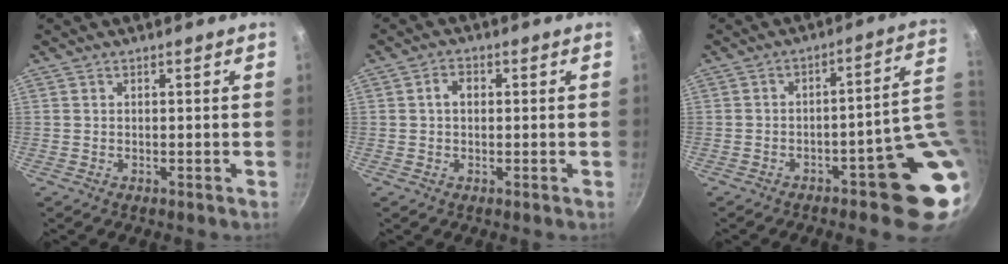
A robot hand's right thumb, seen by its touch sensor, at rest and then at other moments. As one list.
[{"total": 2.9, "force": [0.3, 2.1, 1.9], "torque": [-0.023, 0.009, 0.002]}, {"total": 12.8, "force": [-1.1, 4.4, 12.0], "torque": [-0.099, 0.018, -0.003]}]